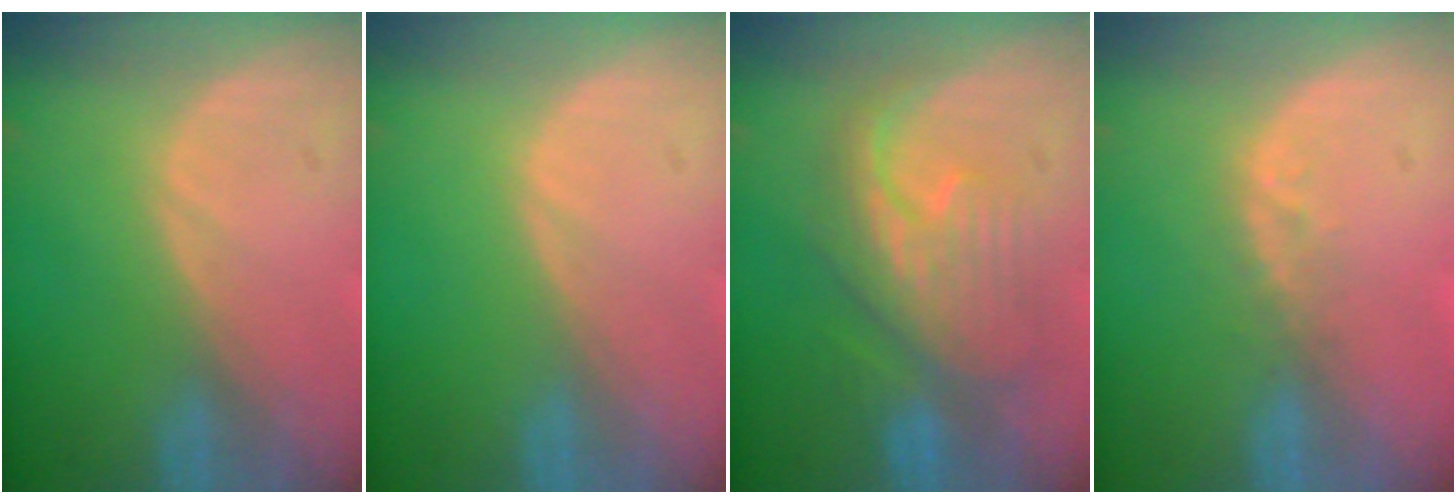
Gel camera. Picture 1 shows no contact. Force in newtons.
{"total": 0.0}
{"total": 8.2, "press": 8.2, "slide": 0.6}
{"total": 2.1, "press": 1.8, "slide": 1.1}